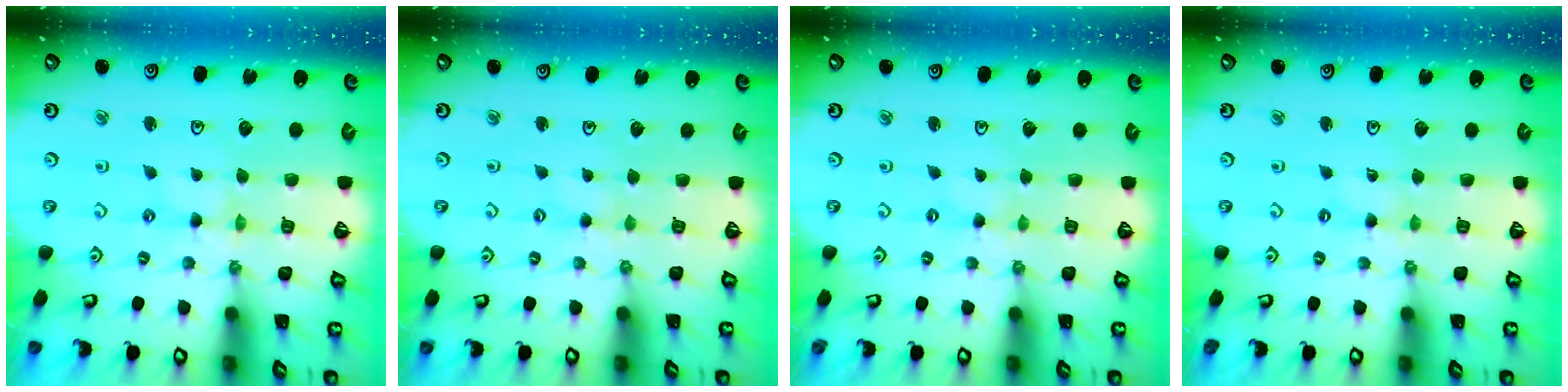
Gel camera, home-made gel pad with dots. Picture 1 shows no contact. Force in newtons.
{"total": 0.9, "press": 0.9, "slide": 0.1}
{"total": 0.0}
{"total": 0.0}